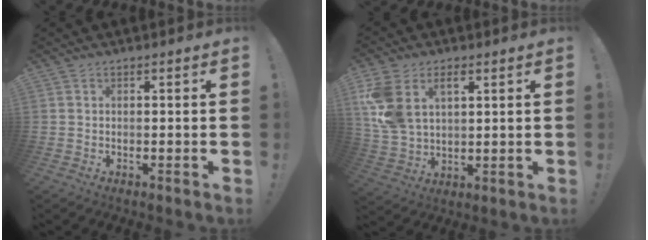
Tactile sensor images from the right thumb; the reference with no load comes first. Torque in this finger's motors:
{"motor_torque": [1.26, 2.61, 1.49, 0.47, 0.12]}